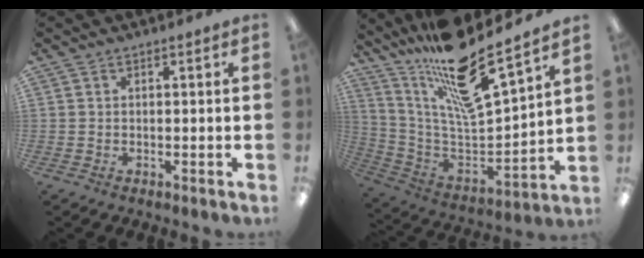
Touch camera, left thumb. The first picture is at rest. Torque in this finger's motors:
{"motor_torque": [0.58, 0.27, 0.87, -1.90, 0.18]}